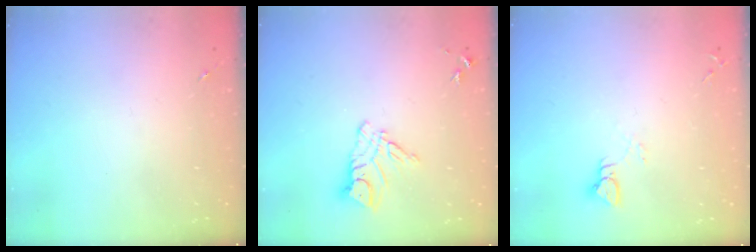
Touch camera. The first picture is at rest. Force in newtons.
{"total": 9.9, "press": 9.8, "slide": 1.1}
{"total": 3.9, "press": 3.9, "slide": 0.4}